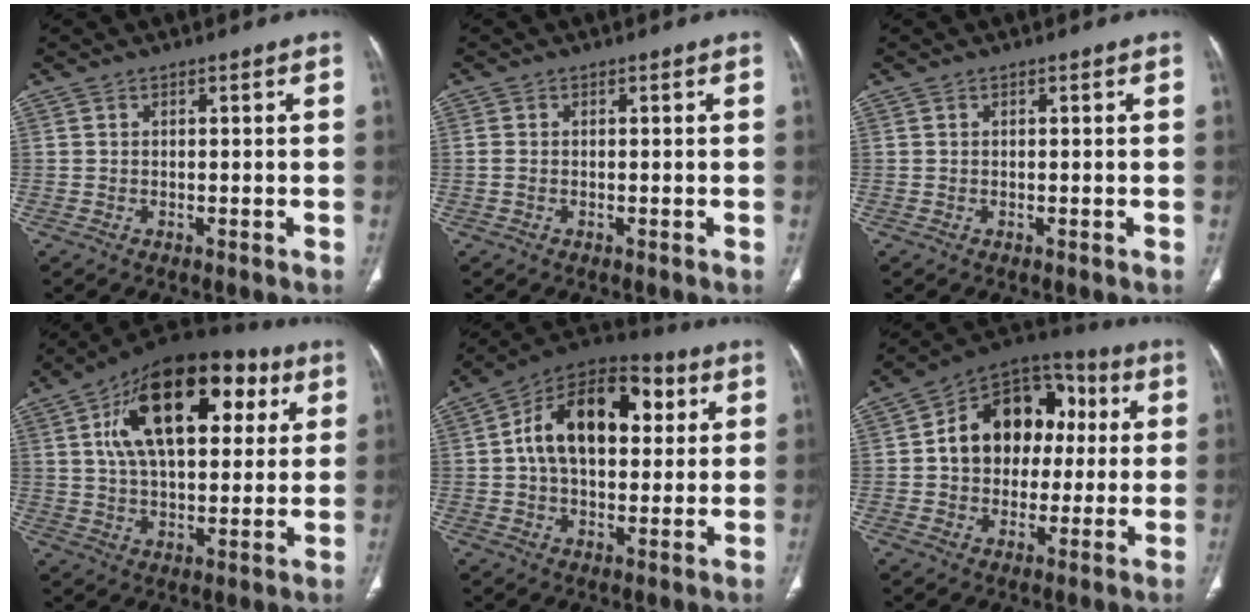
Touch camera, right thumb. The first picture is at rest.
{"total": 1.0, "force": [-0.1, 0.7, 0.8], "torque": [-0.026, 0.002, 0.000]}
{"total": 0.0}
{"total": 25.0, "force": [8.2, 13.1, 19.7], "torque": [-0.292, 0.011, 0.126]}
{"total": 19.9, "force": [4.3, 12.1, 15.2], "torque": [-0.213, 0.020, 0.059]}
{"total": 18.1, "force": [1.9, 13.7, 11.7], "torque": [-0.127, 0.032, 0.024]}